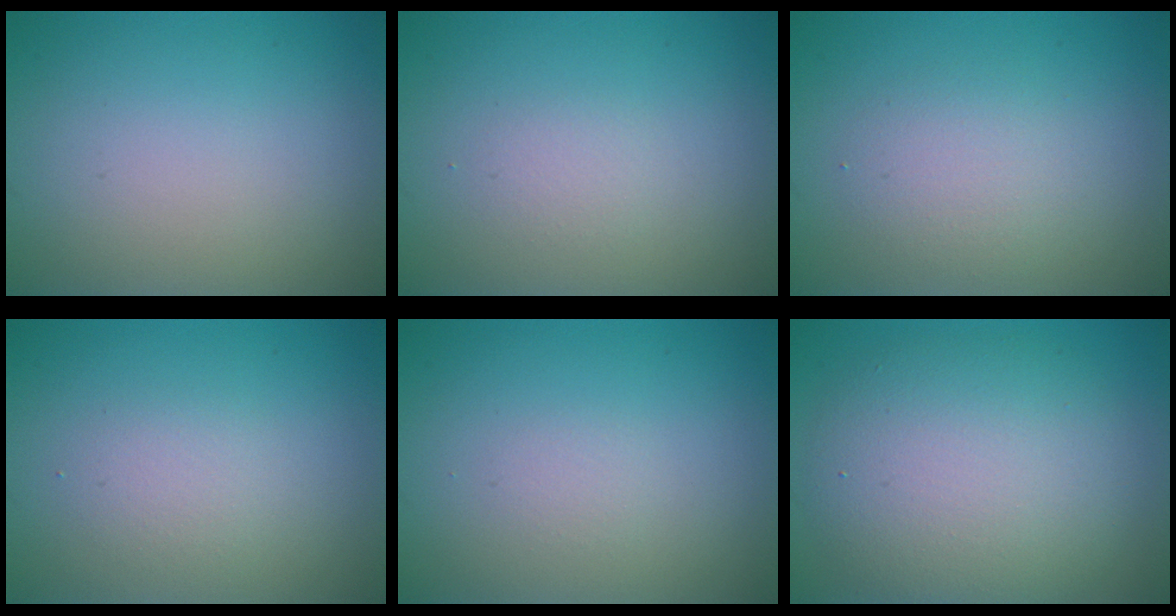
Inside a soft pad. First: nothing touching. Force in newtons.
{"total": 0.9, "press": 0.9, "slide": 0.2}
{"total": 2.3, "press": 2.3, "slide": 0.2}
{"total": 1.6, "press": 1.6, "slide": 0.1}
{"total": 0.0}
{"total": 7.6, "press": 7.6, "slide": 0.2}